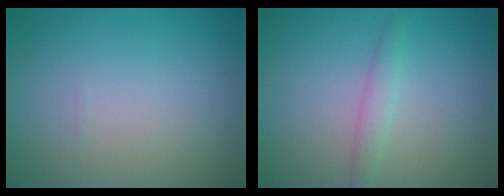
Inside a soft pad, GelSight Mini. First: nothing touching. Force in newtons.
{"total": 1.6, "press": 1.6, "slide": 0.0}